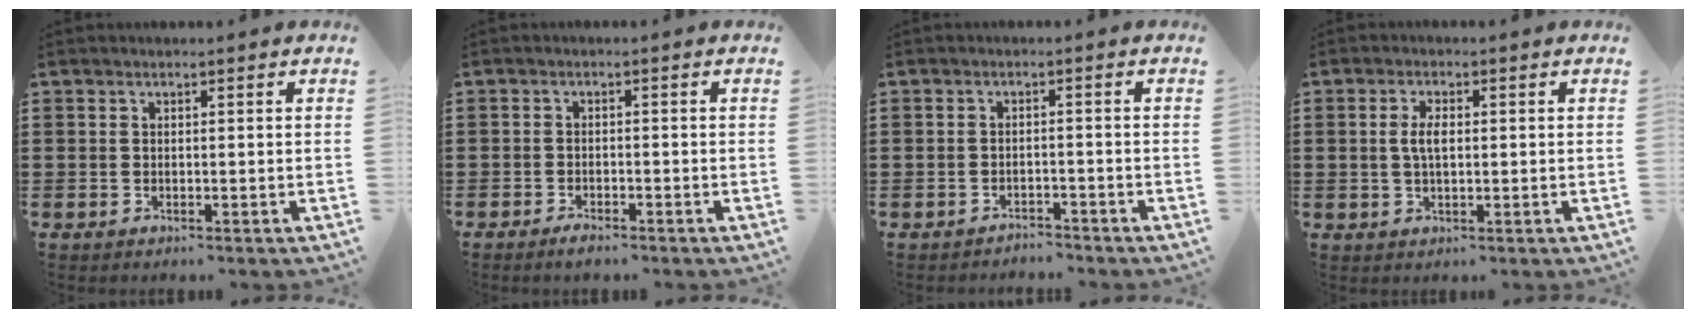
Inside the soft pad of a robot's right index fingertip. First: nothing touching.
{"total": 1.6, "force": [-1.6, 0.2, 0.4], "torque": [-0.012, -0.002, -0.030]}
{"total": 2.0, "force": [-2.0, 0.2, -0.2], "torque": [-0.004, 0.002, -0.046]}
{"total": 3.3, "force": [0.3, 1.3, 3.0], "torque": [-0.062, 0.005, 0.003]}